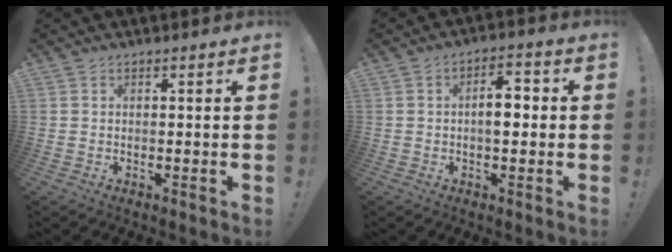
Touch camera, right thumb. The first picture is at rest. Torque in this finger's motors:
{"motor_torque": [0.61, 0.99, 0.45, -0.44, 0.00]}